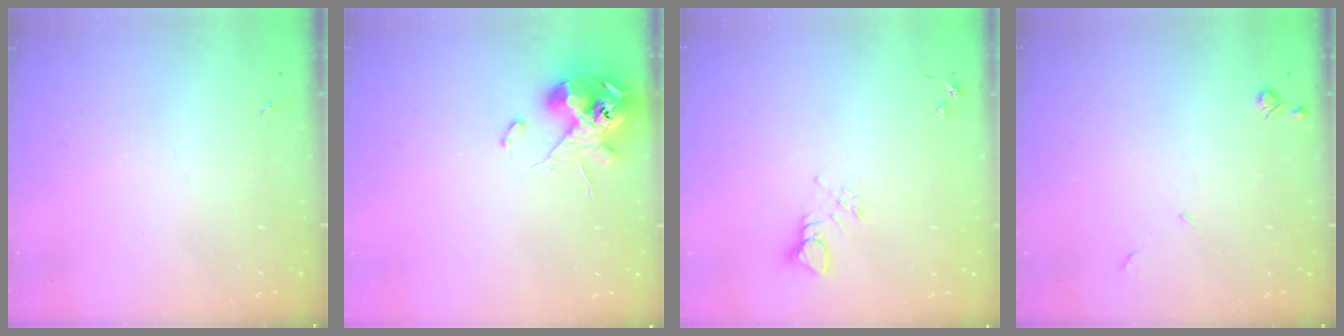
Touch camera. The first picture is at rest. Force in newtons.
{"total": 12.1, "press": 11.9, "slide": 2.2}
{"total": 4.1, "press": 4.1, "slide": 0.4}
{"total": 4.2, "press": 4.2, "slide": 0.7}